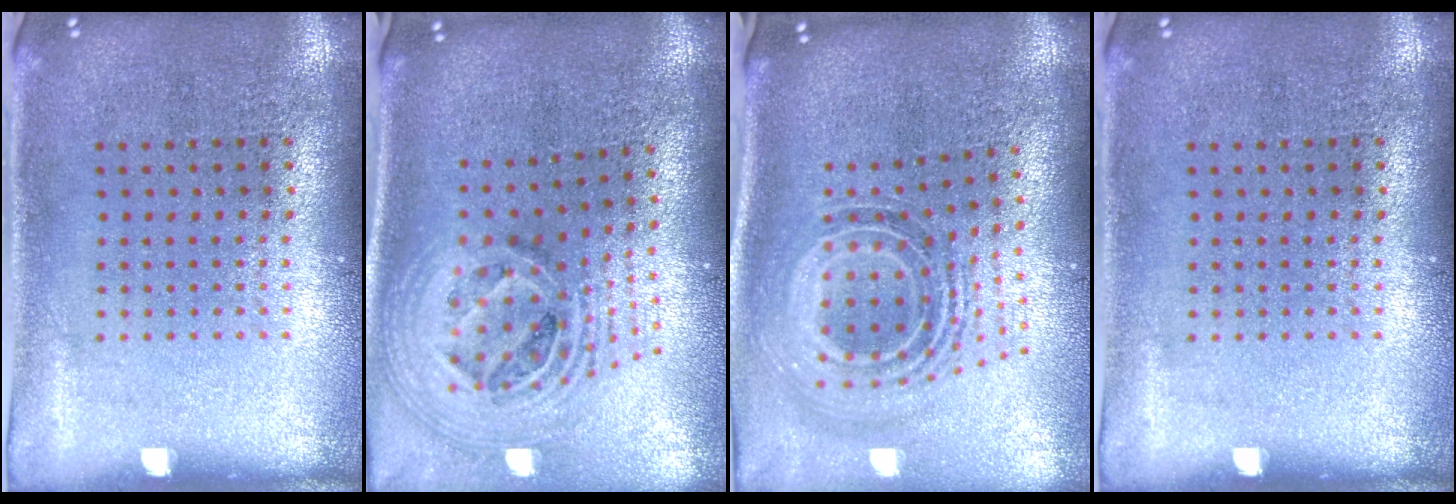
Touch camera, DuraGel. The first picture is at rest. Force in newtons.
{"total": 2.7, "press": 1.9, "slide": 1.9}
{"total": 1.7, "press": 1.3, "slide": 1.1}
{"total": 0.0}